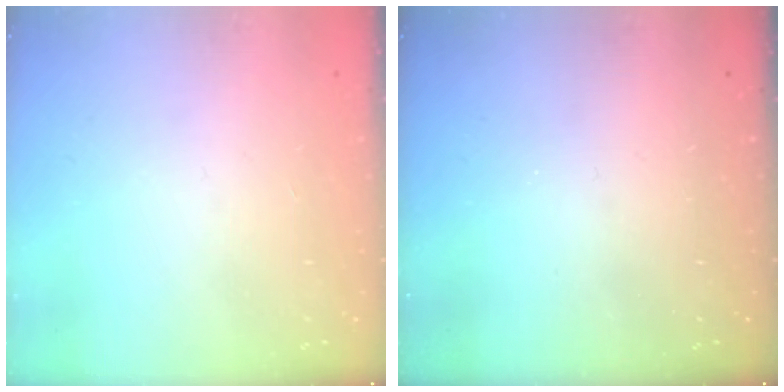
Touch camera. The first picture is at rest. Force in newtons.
{"total": 0.0}